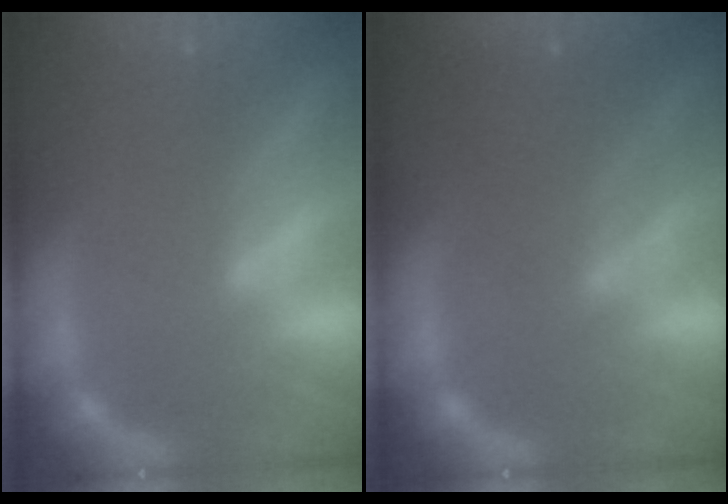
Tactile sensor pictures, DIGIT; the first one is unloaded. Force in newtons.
{"total": 4.5}